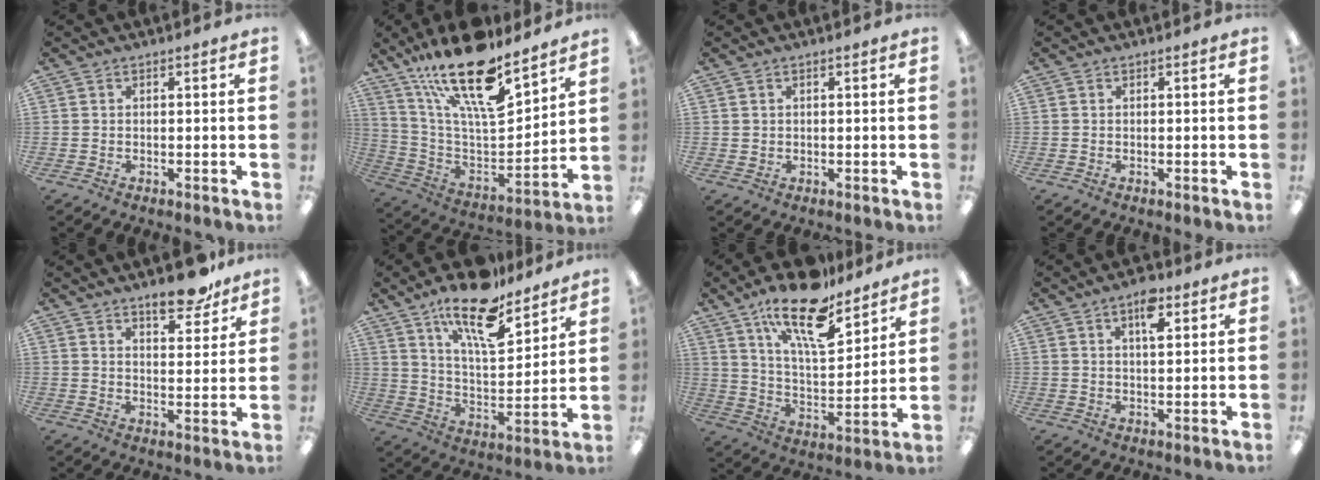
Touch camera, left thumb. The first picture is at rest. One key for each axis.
{"total": 22.9, "fx": 15.8, "fy": 7.7, "fz": 14.6, "tx": -0.266, "ty": -0.104, "tz": 0.271}
{"total": 1.1, "fx": 0.5, "fy": 0.9, "fz": 0.0, "tx": -0.001, "ty": 0.004, "tz": 0.010}
{"total": 0.0}
{"total": 9.5, "fx": 7.5, "fy": 3.2, "fz": 5.0, "tx": -0.059, "ty": -0.043, "tz": 0.127}
{"total": 17.5, "fx": 12.9, "fy": 5.9, "fz": 10.1, "tx": -0.166, "ty": -0.076, "tz": 0.216}
{"total": 19.5, "fx": 14.1, "fy": 6.9, "fz": 11.5, "tx": -0.190, "ty": -0.085, "tz": 0.238}
{"total": 6.8, "fx": 3.6, "fy": 3.0, "fz": 4.9, "tx": -0.065, "ty": -0.009, "tz": 0.056}